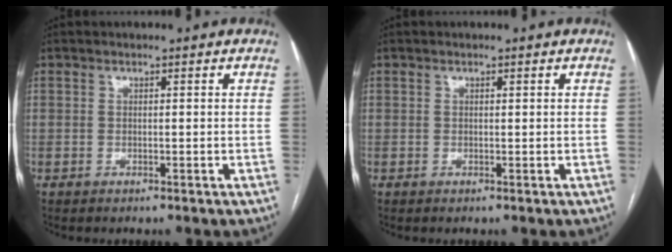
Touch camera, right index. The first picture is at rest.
{"total": 0.0}